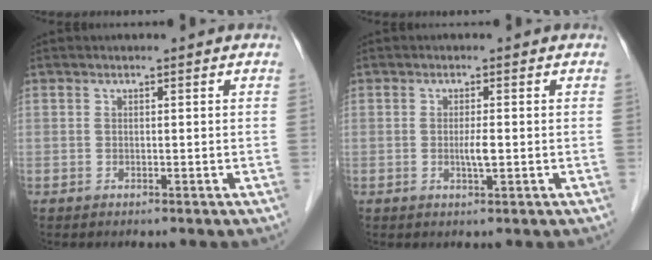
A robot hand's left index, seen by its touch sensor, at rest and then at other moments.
{"total": 2.0, "force": [-0.3, 0.2, 2.0], "torque": [-0.040, -0.002, -0.004]}